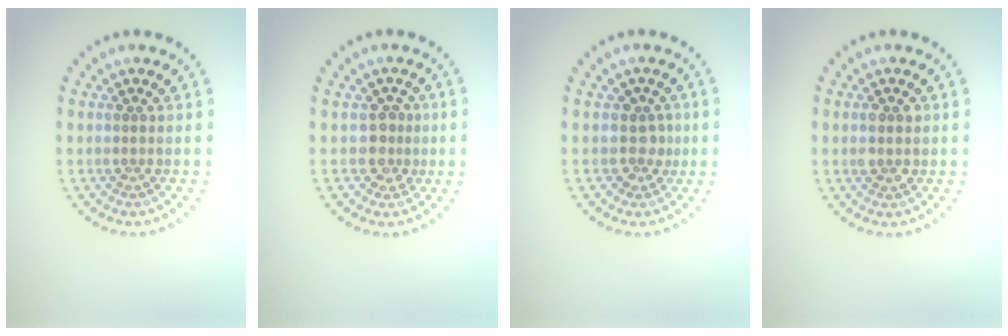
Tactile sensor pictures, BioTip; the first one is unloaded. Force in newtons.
{"total": 1.9, "press": 1.6, "slide": 1.0}
{"total": 1.7, "press": 1.3, "slide": 1.0}
{"total": 1.6, "press": 1.6, "slide": 0.2}